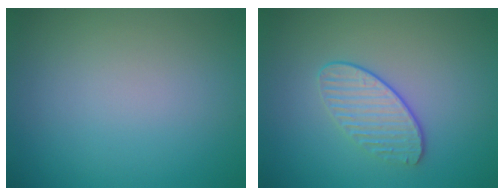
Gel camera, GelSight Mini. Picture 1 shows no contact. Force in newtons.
{"total": 2.2, "press": 1.8, "slide": 1.2}